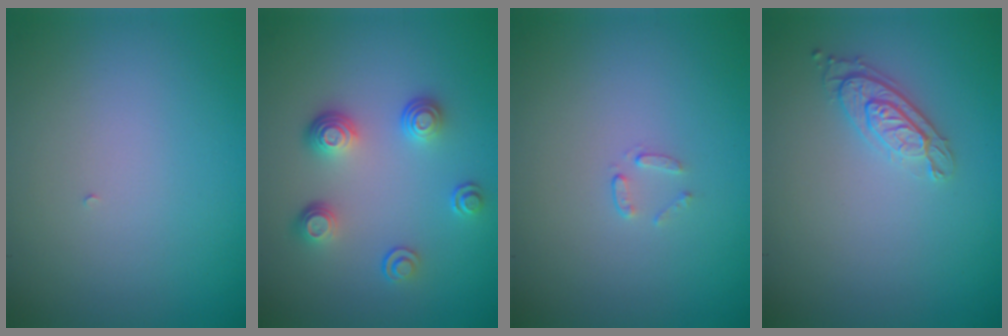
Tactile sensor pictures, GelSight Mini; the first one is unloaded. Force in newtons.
{"total": 3.6, "press": 2.6, "slide": 2.4}
{"total": 0.7, "press": 0.4, "slide": 0.6}
{"total": 2.4, "press": 1.9, "slide": 1.4}